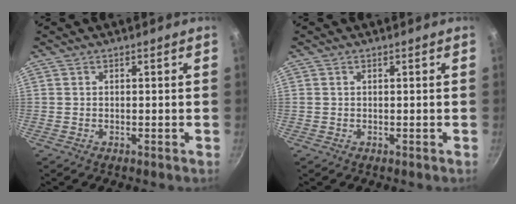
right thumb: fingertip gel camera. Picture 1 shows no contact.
{"total": 0.0}